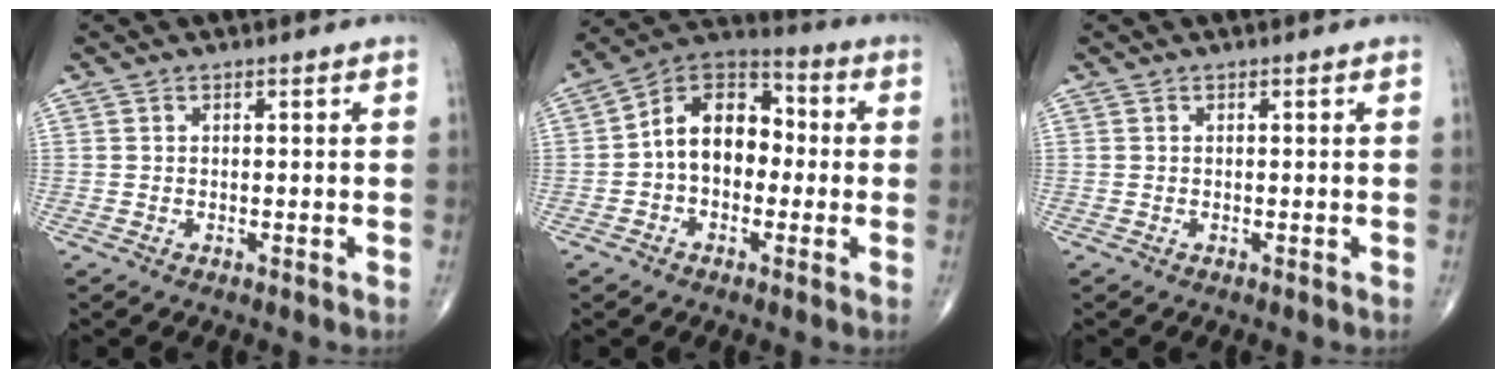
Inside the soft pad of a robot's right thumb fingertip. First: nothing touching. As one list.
[{"total": 12.8, "force": [-0.4, 9.0, 9.1], "torque": [-0.115, 0.042, -0.024]}, {"total": 0.0}]